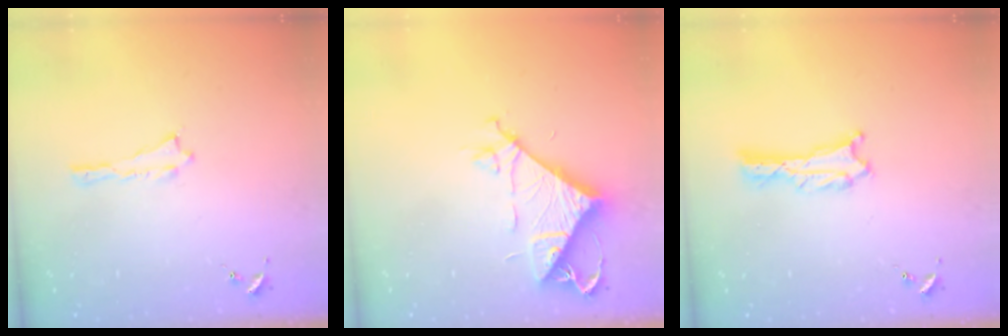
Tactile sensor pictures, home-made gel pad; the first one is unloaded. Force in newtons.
{"total": 9.5, "press": 9.5, "slide": 0.4}
{"total": 0.9, "press": 0.9, "slide": 0.1}